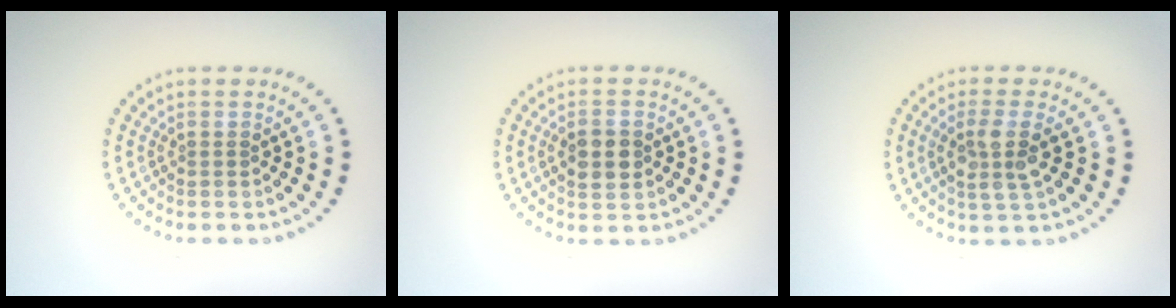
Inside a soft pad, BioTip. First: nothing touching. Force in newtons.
{"total": 2.8, "press": 2.8, "slide": 0.1}
{"total": 3.0, "press": 2.7, "slide": 1.2}